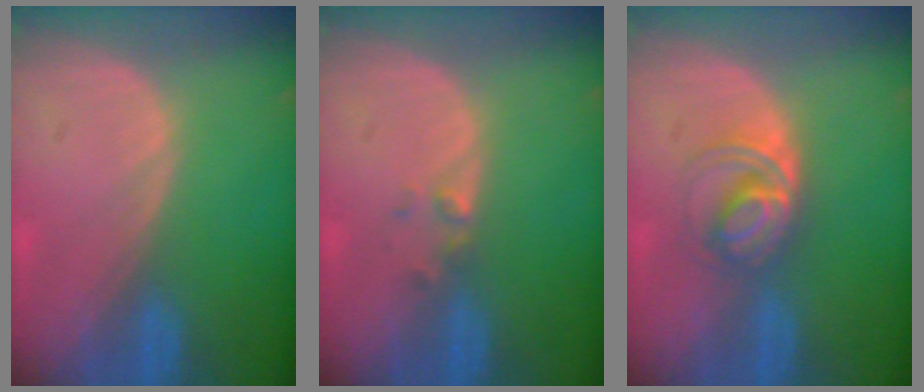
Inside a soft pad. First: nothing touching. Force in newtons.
{"total": 1.4, "press": 1.2, "slide": 0.7}
{"total": 5.3, "press": 5.1, "slide": 1.1}